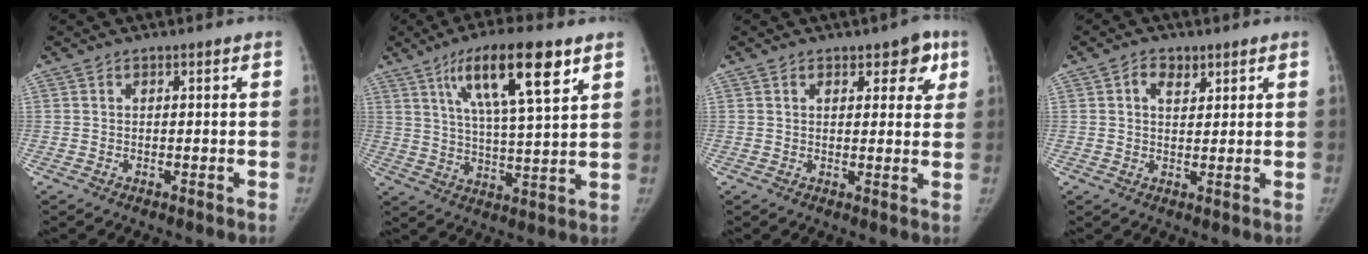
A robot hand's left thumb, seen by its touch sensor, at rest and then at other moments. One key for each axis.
{"total": 15.8, "fx": 8.1, "fy": 3.3, "fz": 13.1, "tx": -0.214, "ty": -0.027, "tz": 0.140}
{"total": 6.0, "fx": 3.0, "fy": 3.1, "fz": 4.1, "tx": -0.015, "ty": -0.010, "tz": 0.030}
{"total": 3.6, "fx": 1.8, "fy": 2.3, "fz": 2.1, "tx": -0.020, "ty": -0.007, "tz": 0.027}